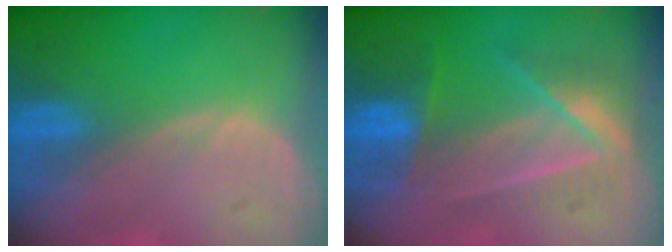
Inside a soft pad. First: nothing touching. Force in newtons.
{"total": 7.1, "press": 6.8, "slide": 2.2}